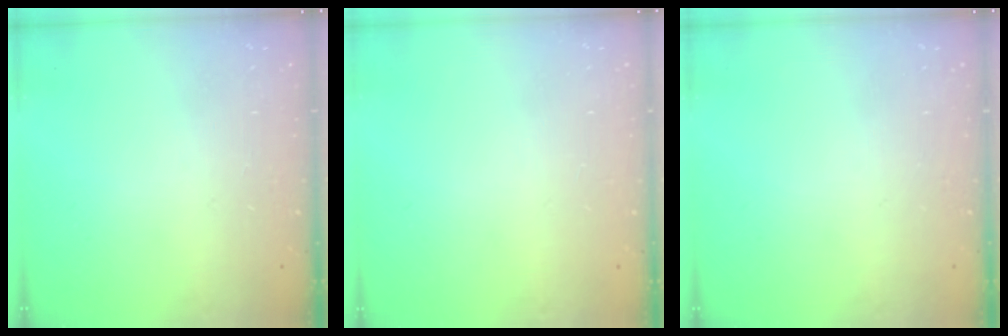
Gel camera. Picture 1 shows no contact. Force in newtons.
{"total": 0.8, "press": 0.8, "slide": 0.1}
{"total": 0.0}